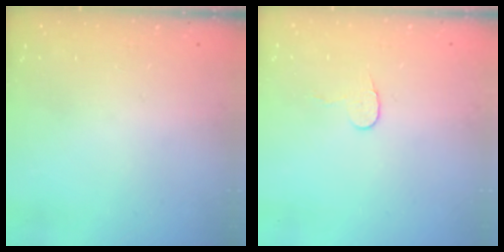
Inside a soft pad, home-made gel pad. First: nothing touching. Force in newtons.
{"total": 5.6, "press": 5.6, "slide": 0.5}